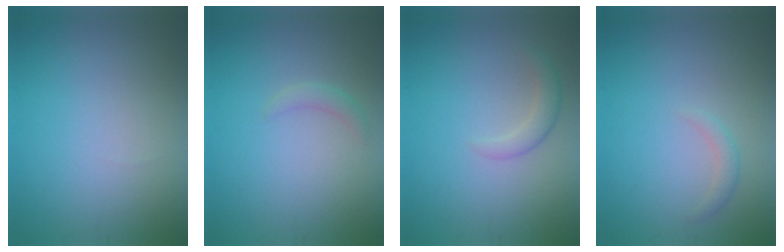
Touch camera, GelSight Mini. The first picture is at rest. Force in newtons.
{"total": 1.1, "press": 1.1, "slide": 0.0}
{"total": 1.8, "press": 1.8, "slide": 0.1}
{"total": 1.1, "press": 1.1, "slide": 0.1}